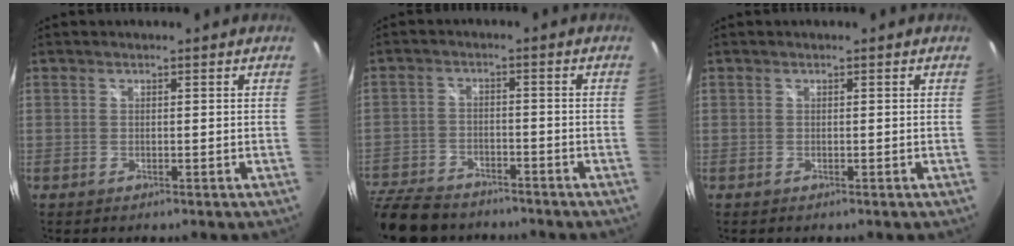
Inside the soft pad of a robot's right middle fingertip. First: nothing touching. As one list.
[{"total": 15.6, "force": [-12.5, 7.2, 5.8], "torque": [-0.170, -0.008, -0.214]}, {"total": 0.0}]